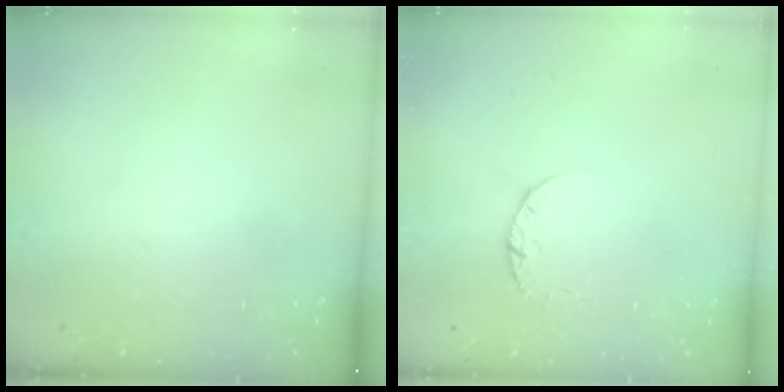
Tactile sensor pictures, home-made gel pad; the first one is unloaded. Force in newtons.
{"total": 2.4, "press": 2.3, "slide": 0.3}